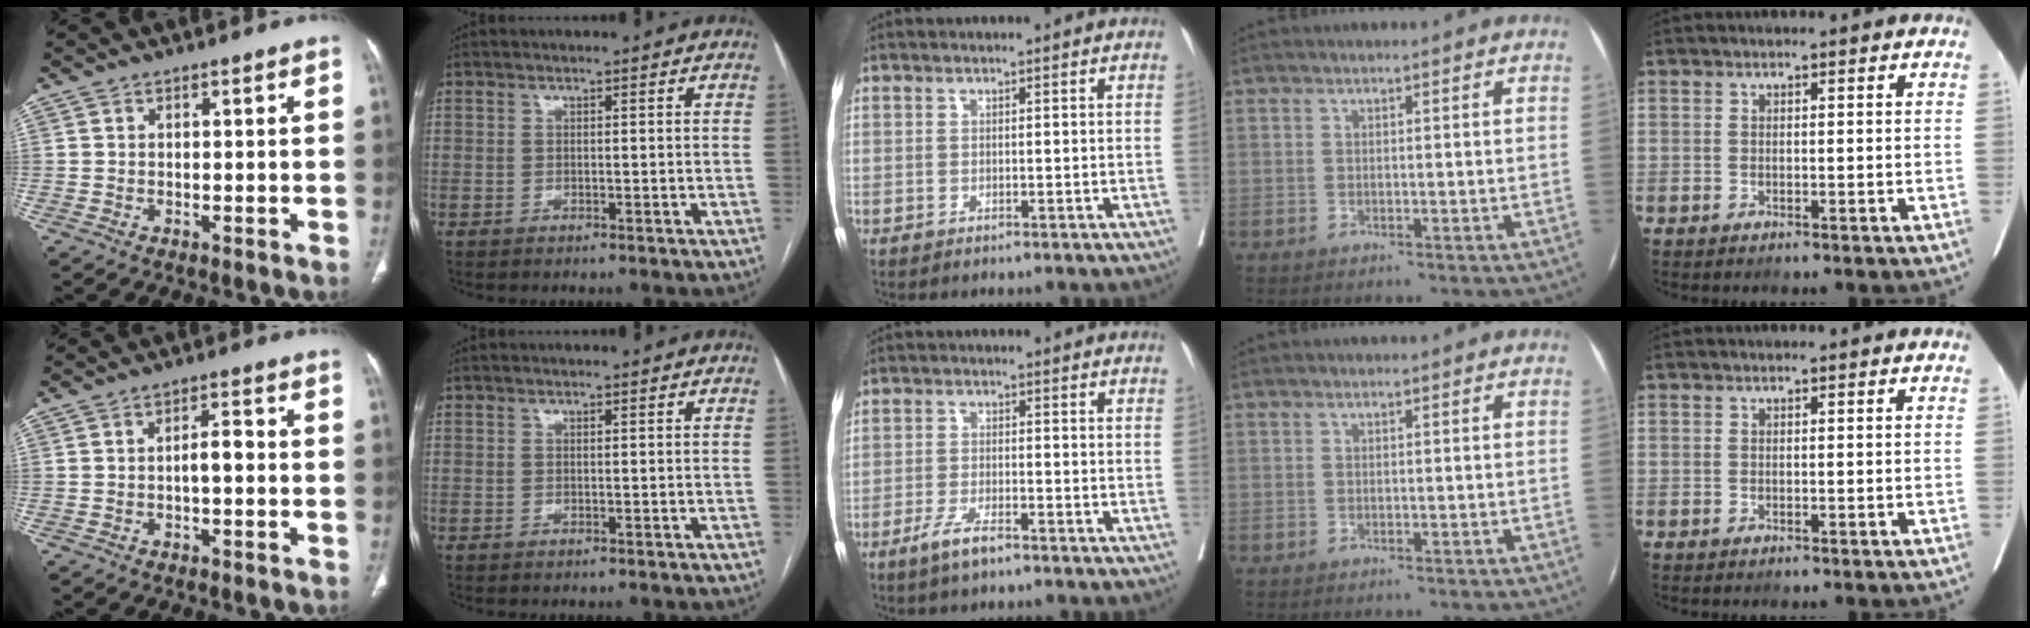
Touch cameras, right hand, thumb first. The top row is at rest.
{"thumb": {"total": 3.4, "force": [-0.6, 1.3, 3.1], "torque": [-0.047, 0.013, -0.013]}, "middle": {"total": 4.2, "force": [-2.9, 0.8, 2.9], "torque": [-0.061, -0.004, -0.054]}}